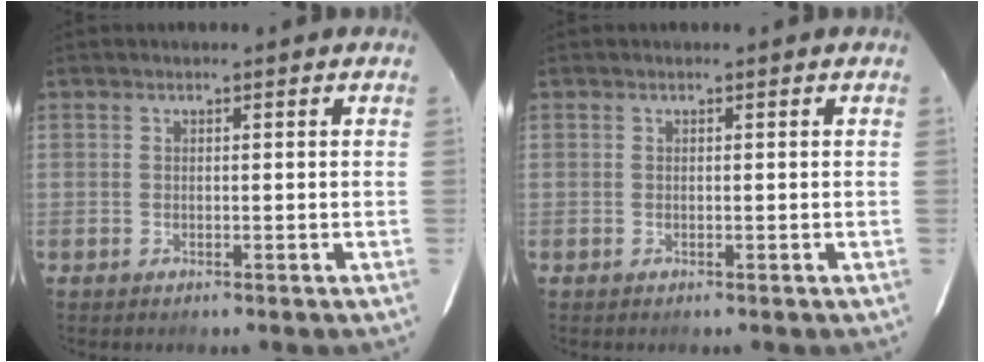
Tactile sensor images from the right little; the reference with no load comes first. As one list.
[{"total": 0.0}]